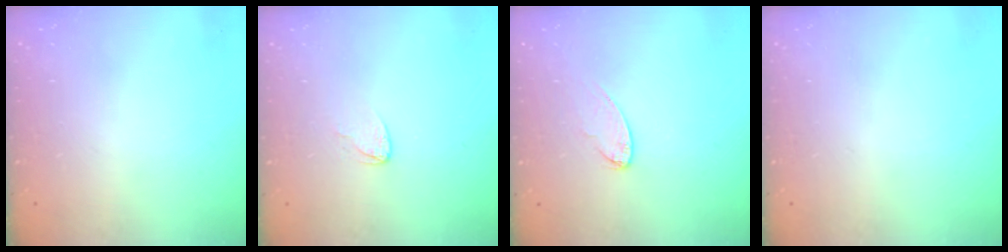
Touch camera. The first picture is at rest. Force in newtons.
{"total": 2.7, "press": 2.7, "slide": 0.2}
{"total": 6.4, "press": 6.4, "slide": 0.6}
{"total": 0.0}